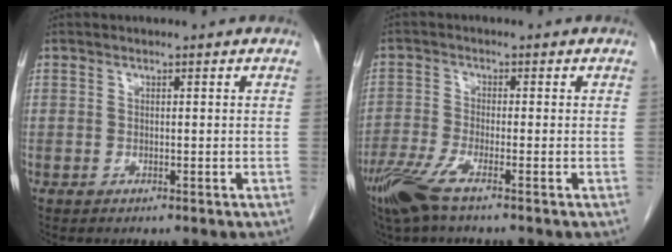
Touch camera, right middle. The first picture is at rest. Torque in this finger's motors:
{"motor_torque": [0.94, -1.19, 0.46, 0.14]}